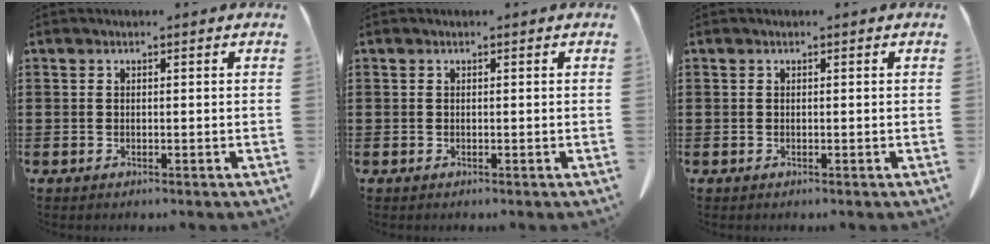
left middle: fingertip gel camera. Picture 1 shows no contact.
{"total": 0.0}
{"total": 0.0}